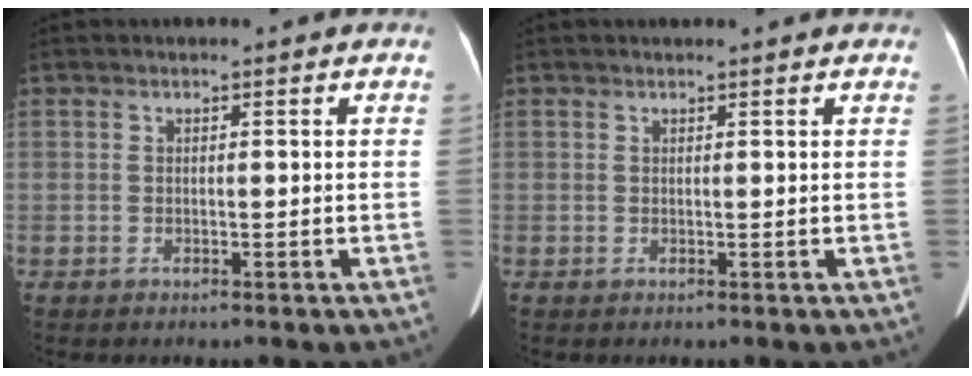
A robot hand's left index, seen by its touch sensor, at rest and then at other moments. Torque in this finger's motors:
{"motor_torque": [-0.36, 0.25, -0.35, -0.05]}